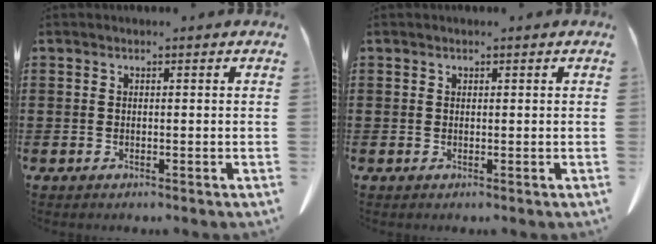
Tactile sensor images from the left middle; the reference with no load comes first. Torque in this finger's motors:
{"motor_torque": [-0.21, 0.42, -0.01, -0.01]}